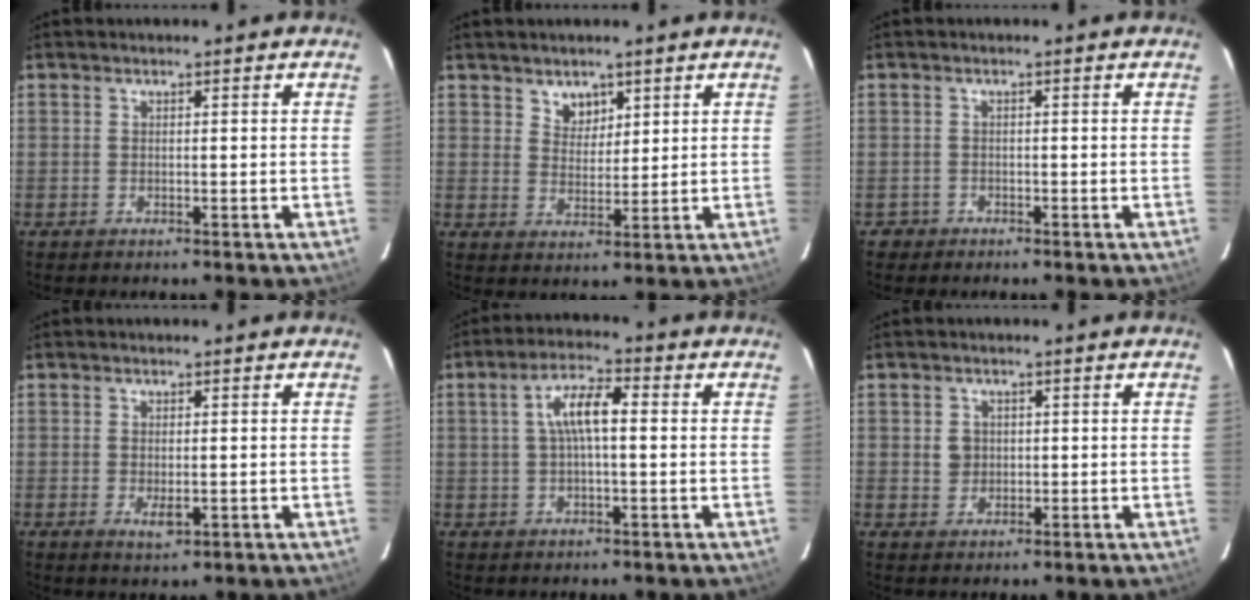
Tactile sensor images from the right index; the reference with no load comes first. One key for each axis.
{"total": 3.9, "fx": 2.5, "fy": 2.8, "fz": 1.1, "tx": -0.012, "ty": 0.002, "tz": 0.046}
{"total": 1.8, "fx": -1.0, "fy": 1.4, "fz": -0.1, "tx": -0.003, "ty": 0.008, "tz": -0.016}
{"total": 3.0, "fx": -0.8, "fy": 1.2, "fz": 2.6, "tx": -0.048, "ty": -0.007, "tz": -0.008}
{"total": 6.8, "fx": 0.7, "fy": 2.2, "fz": 6.4, "tx": -0.123, "ty": 0.017, "tz": 0.012}
{"total": 2.8, "fx": 0.2, "fy": 2.7, "fz": 0.7, "tx": -0.010, "ty": 0.006, "tz": 0.004}